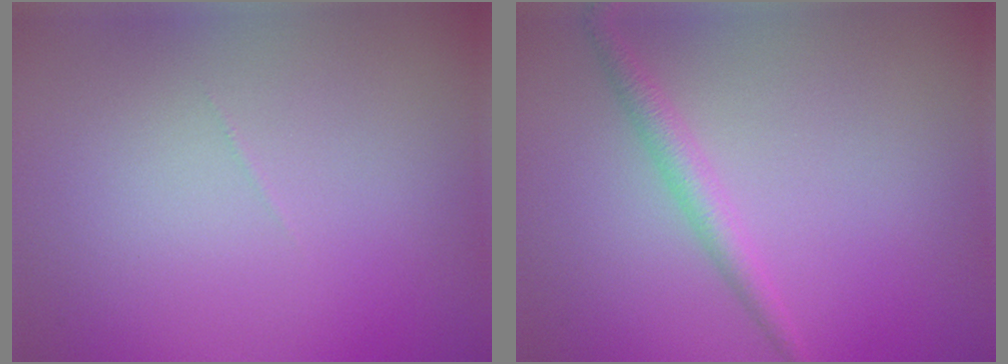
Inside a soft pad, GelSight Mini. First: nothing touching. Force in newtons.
{"total": 2.0, "press": 2.0, "slide": 0.1}